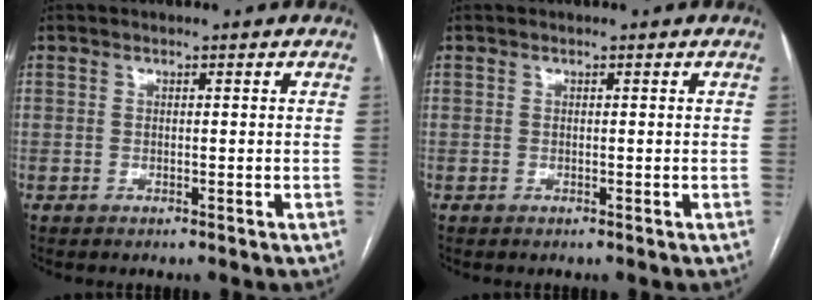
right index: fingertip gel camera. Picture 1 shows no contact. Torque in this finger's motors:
{"motor_torque": [0.08, 0.00, -0.01, 0.00]}